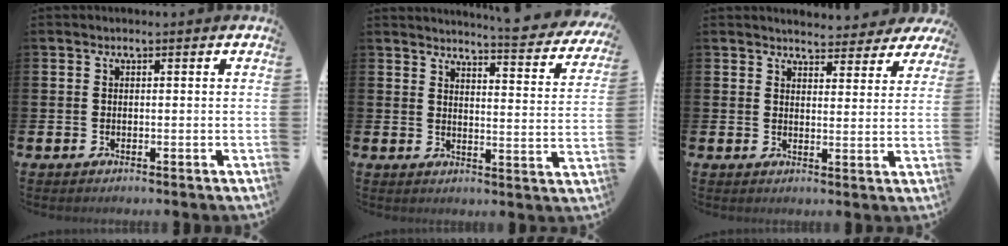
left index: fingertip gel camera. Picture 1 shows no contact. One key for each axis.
{"total": 4.5, "fx": 4.4, "fy": -0.2, "fz": 0.8, "tx": -0.025, "ty": -0.042, "tz": 0.071}
{"total": 4.3, "fx": 4.2, "fy": 1.0, "fz": 0.3, "tx": -0.009, "ty": -0.027, "tz": 0.073}